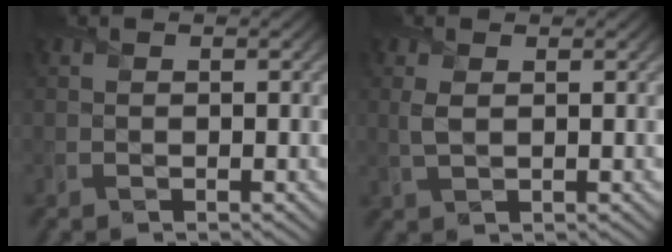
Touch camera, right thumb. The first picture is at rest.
{"total": 1.6, "force": [0.5, 0.7, 1.4], "torque": [-0.038, -0.001, 0.014]}